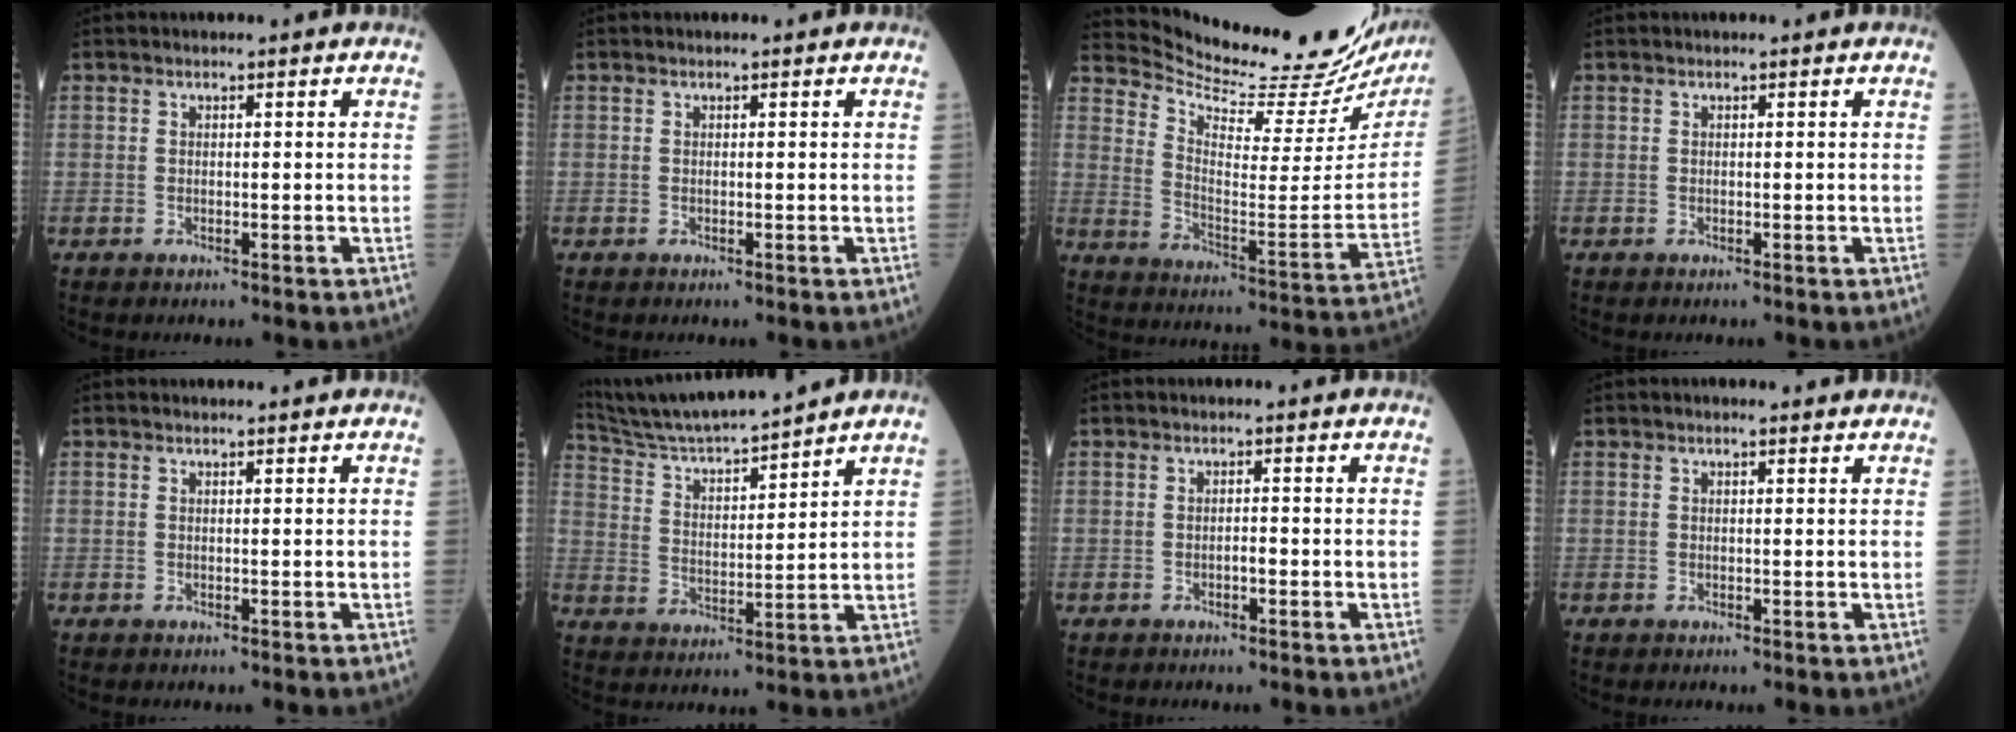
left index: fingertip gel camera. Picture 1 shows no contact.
{"total": 0.0}
{"total": 24.5, "force": [23.4, 2.5, 6.8], "torque": [-0.119, -0.106, 0.311]}
{"total": 0.0}
{"total": 1.1, "force": [1.1, 0.0, 0.3], "torque": [-0.006, 0.007, 0.017]}
{"total": 13.3, "force": [12.5, -0.5, 4.7], "torque": [-0.095, 0.010, 0.224]}
{"total": 0.7, "force": [-0.3, 0.2, 0.6], "torque": [-0.010, 0.002, -0.007]}
{"total": 2.2, "force": [1.9, 0.3, 1.0], "torque": [-0.018, 0.014, 0.021]}